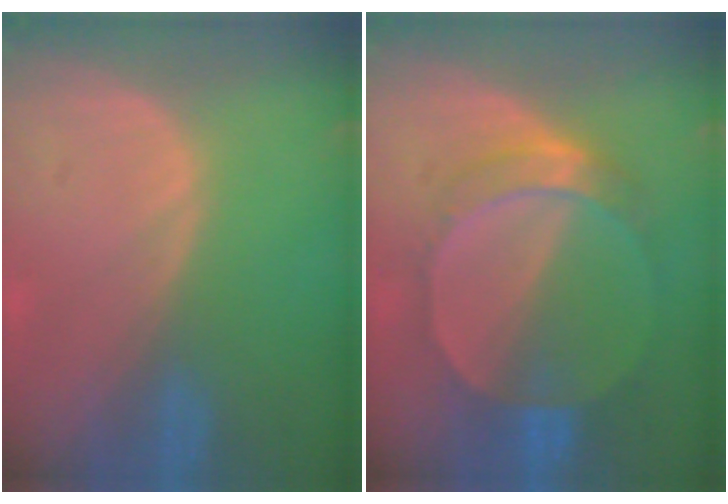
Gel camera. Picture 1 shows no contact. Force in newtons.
{"total": 7.3, "press": 6.4, "slide": 3.6}